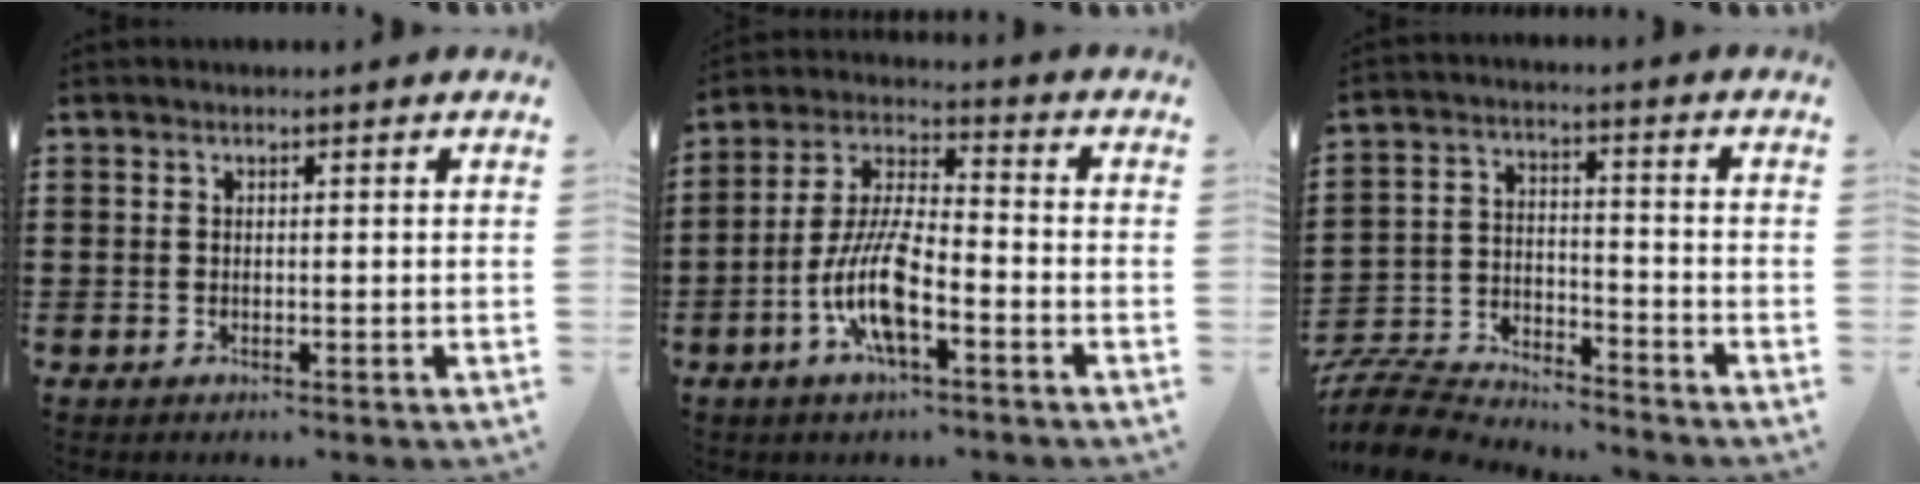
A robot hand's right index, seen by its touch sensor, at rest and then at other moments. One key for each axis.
{"total": 10.6, "fx": -4.1, "fy": 3.4, "fz": 9.2, "tx": -0.210, "ty": -0.006, "tz": -0.082}
{"total": 7.5, "fx": -7.3, "fy": 1.4, "fz": 0.9, "tx": -0.032, "ty": 0.011, "tz": -0.149}